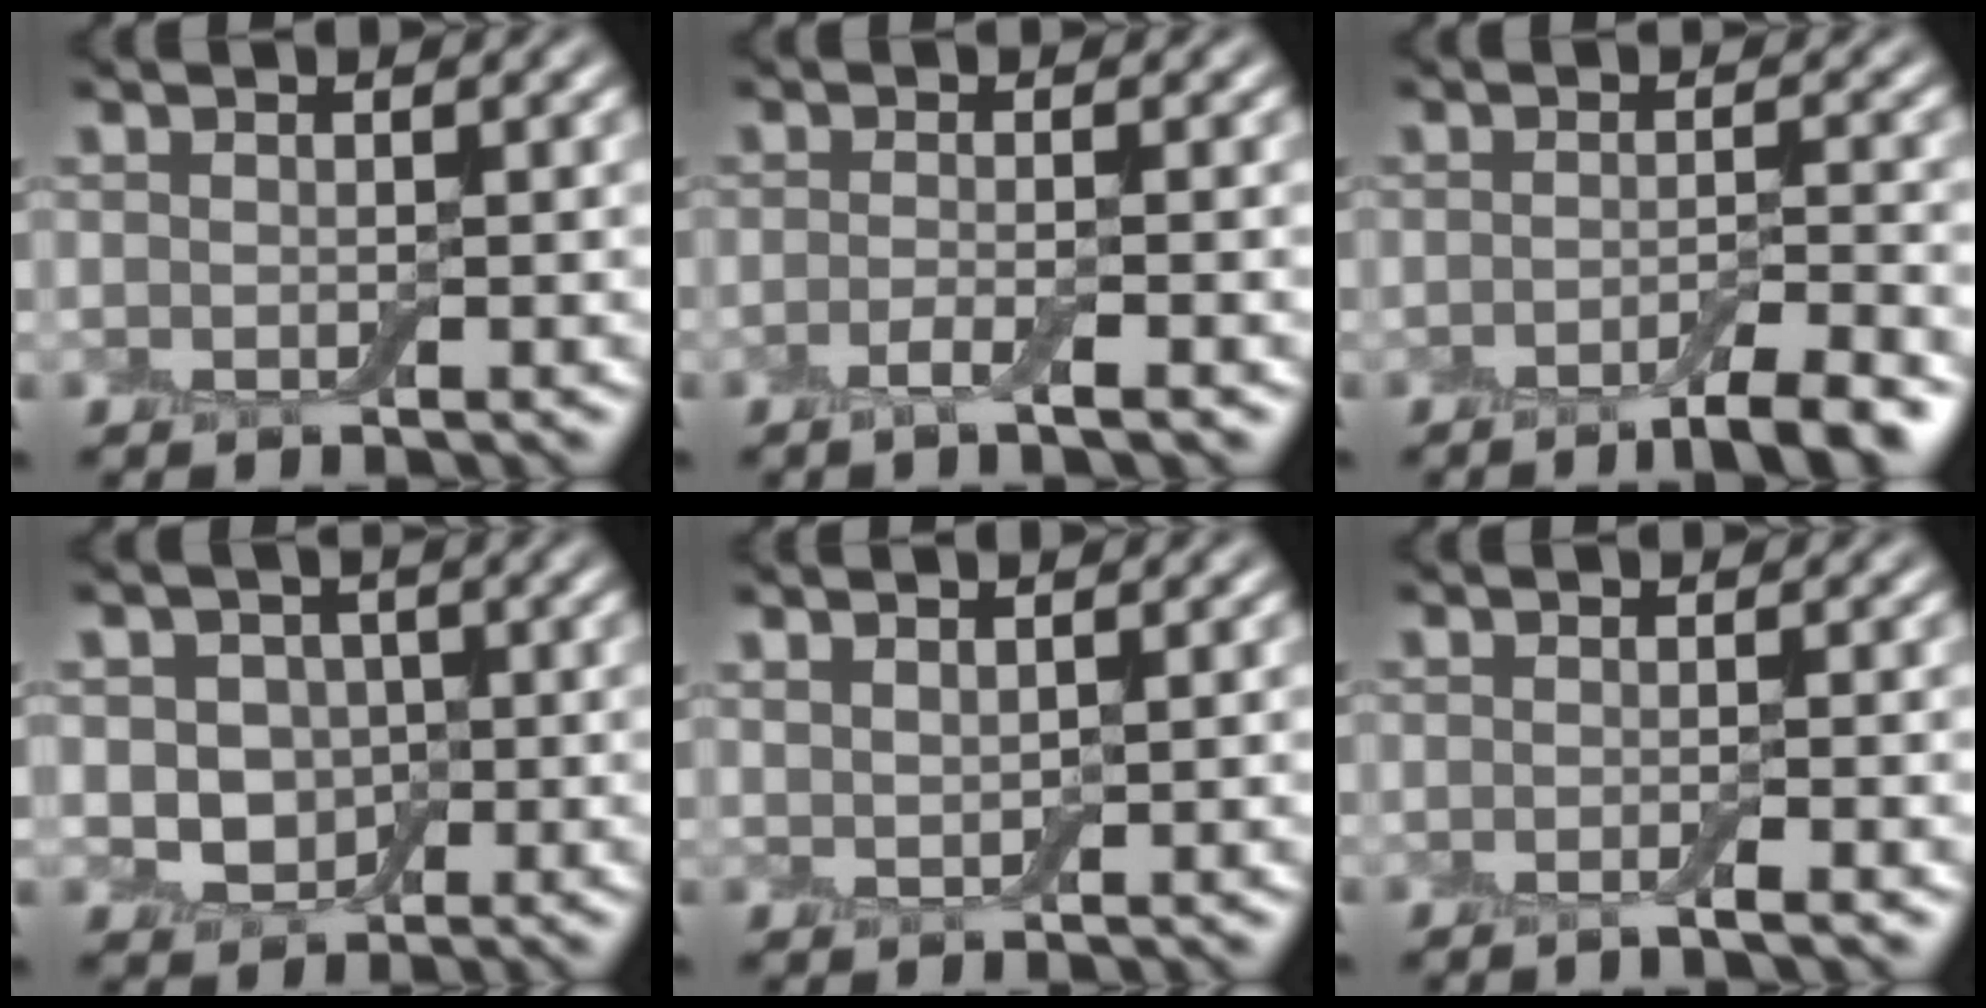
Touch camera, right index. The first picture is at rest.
{"total": 2.0, "force": [-0.9, 0.4, 1.7], "torque": [-0.024, -0.002, -0.024]}
{"total": 4.6, "force": [-3.0, 0.9, 3.4], "torque": [-0.045, 0.002, -0.049]}
{"total": 3.6, "force": [-0.2, 3.0, 2.0], "torque": [-0.025, -0.003, -0.011]}
{"total": 1.2, "force": [0.9, 0.3, 0.7], "torque": [-0.016, 0.002, 0.020]}
{"total": 1.5, "force": [-0.7, 0.2, 1.3], "torque": [-0.011, -0.001, -0.017]}